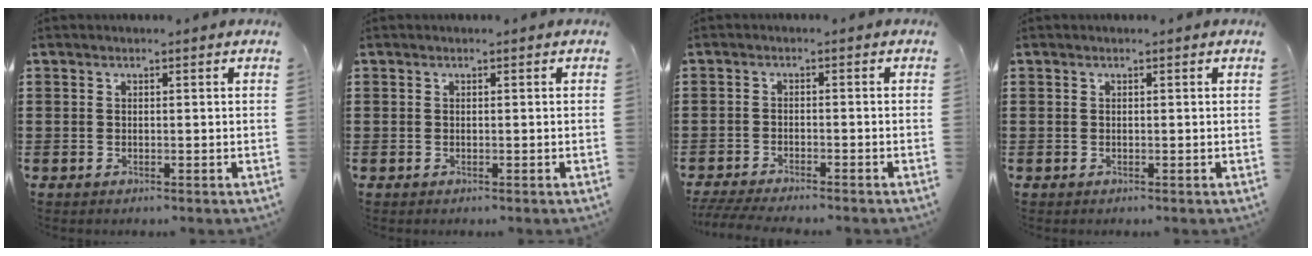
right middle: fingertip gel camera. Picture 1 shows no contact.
{"total": 0.0}
{"total": 3.0, "force": [-2.9, 0.0, 0.8], "torque": [-0.028, -0.006, -0.064]}
{"total": 0.0}